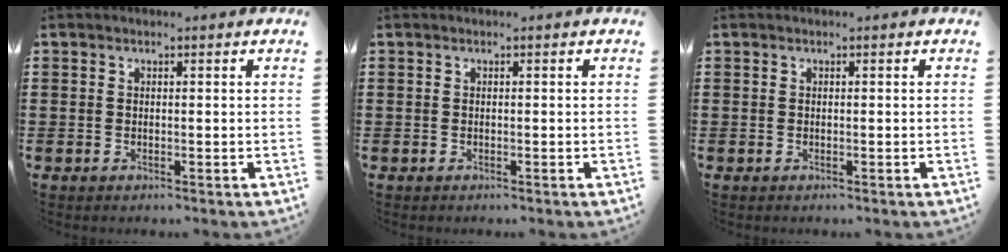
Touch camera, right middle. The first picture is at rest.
{"total": 0.0}
{"total": 0.0}